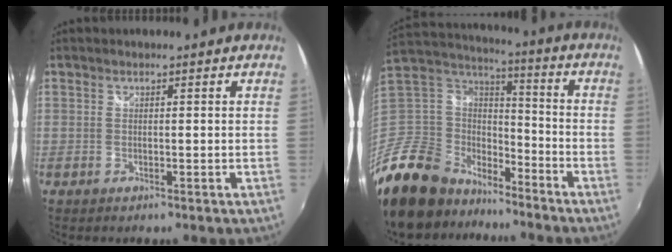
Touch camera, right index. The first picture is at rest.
{"total": 21.9, "force": [-15.7, 12.7, 8.4], "torque": [-0.215, 0.019, -0.275]}